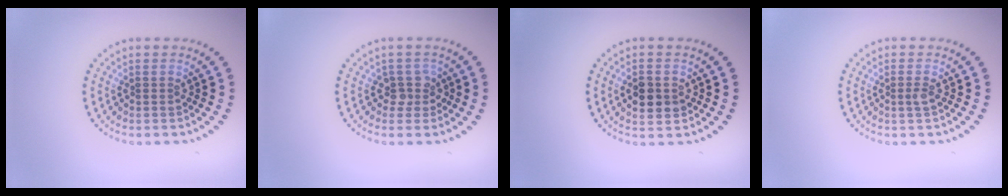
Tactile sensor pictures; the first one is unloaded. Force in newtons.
{"total": 1.7, "press": 1.3, "slide": 1.2}
{"total": 3.0, "press": 3.0, "slide": 0.1}
{"total": 0.8, "press": 0.6, "slide": 0.6}